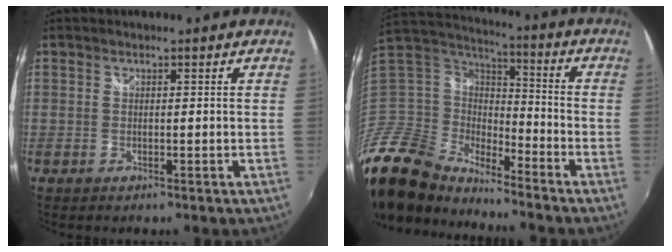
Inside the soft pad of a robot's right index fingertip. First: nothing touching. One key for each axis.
{"total": 18.4, "fx": -14.8, "fy": 8.9, "fz": 6.5, "tx": -0.177, "ty": -0.001, "tz": -0.300}